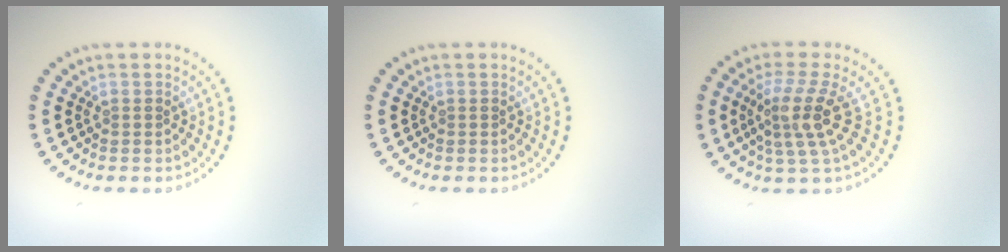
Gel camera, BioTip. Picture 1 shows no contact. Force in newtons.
{"total": 0.0}
{"total": 4.0, "press": 2.9, "slide": 2.8}